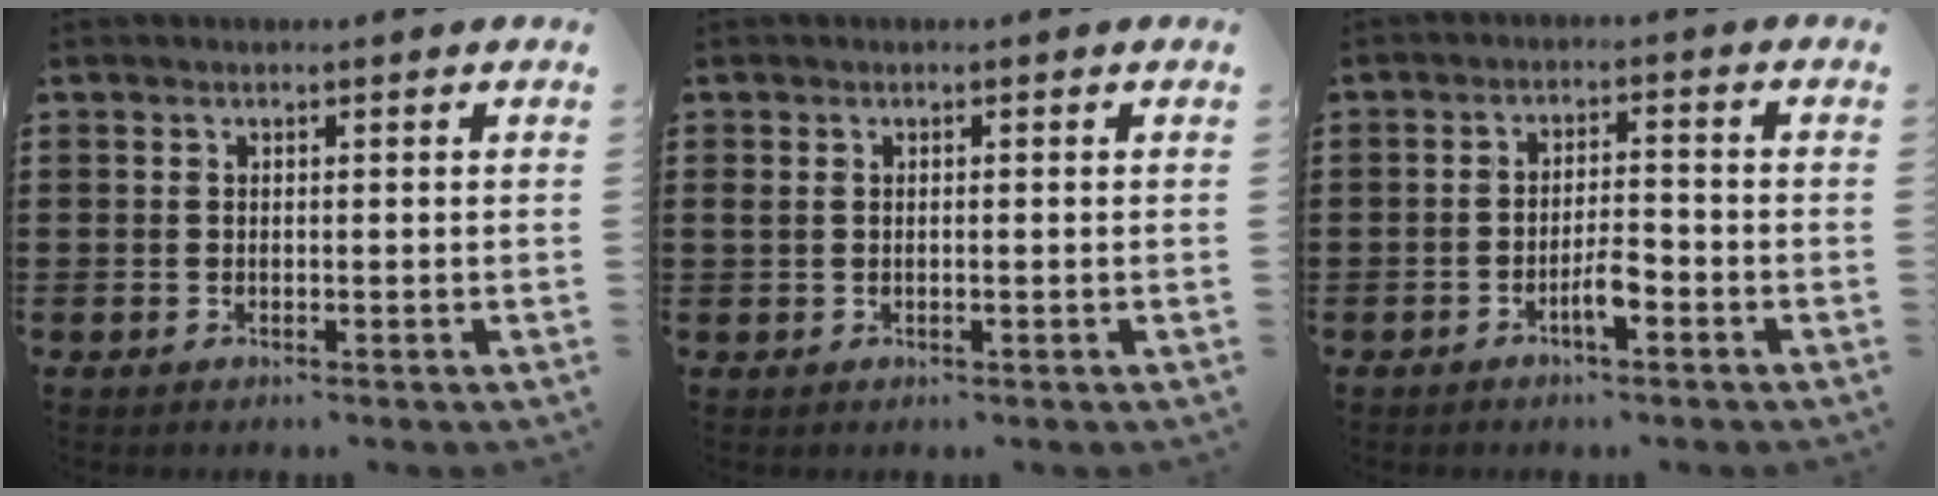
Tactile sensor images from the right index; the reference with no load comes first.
{"total": 0.8, "force": [0.0, 0.3, 0.7], "torque": [-0.015, 0.001, -0.001]}
{"total": 3.9, "force": [-2.2, 0.9, 3.1], "torque": [-0.061, 0.001, -0.042]}